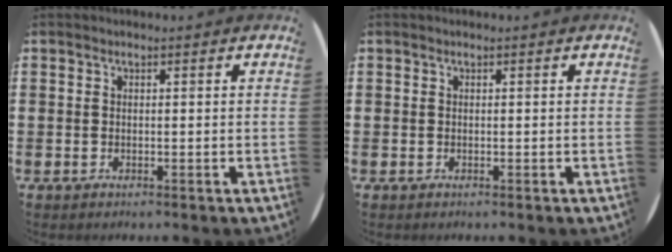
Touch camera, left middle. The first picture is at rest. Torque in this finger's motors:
{"motor_torque": [0.00, 0.00, 0.01, 0.01]}